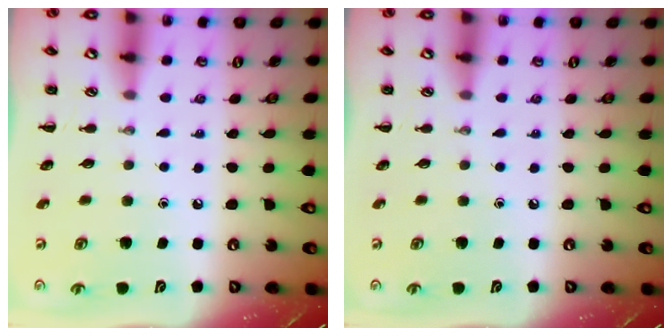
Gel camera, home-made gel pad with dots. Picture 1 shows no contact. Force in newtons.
{"total": 0.0}